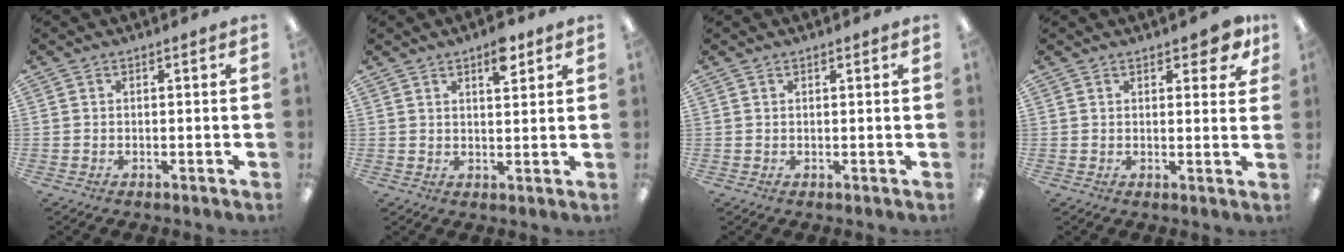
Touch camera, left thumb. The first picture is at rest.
{"total": 5.7, "force": [3.7, 2.1, 3.8], "torque": [-0.044, -0.018, 0.058]}
{"total": 0.7, "force": [0.6, 0.3, 0.3], "torque": [-0.007, 0.002, 0.011]}
{"total": 5.2, "force": [3.5, 2.2, 3.2], "torque": [-0.029, -0.015, 0.056]}